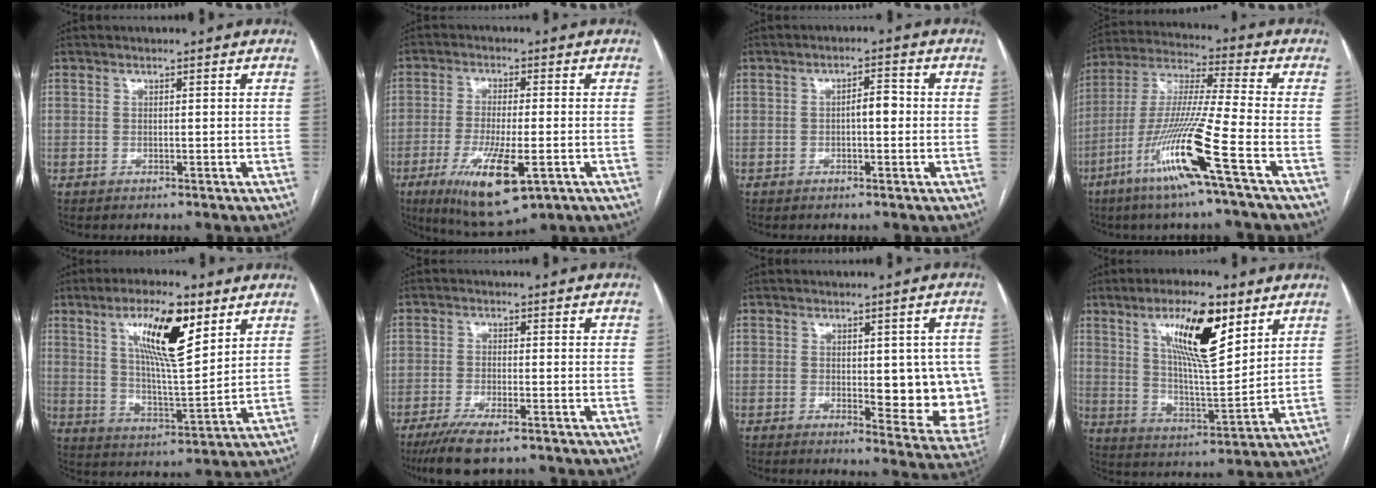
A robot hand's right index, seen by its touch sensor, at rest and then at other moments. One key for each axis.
{"total": 12.0, "fx": -4.9, "fy": 2.8, "fz": 10.6, "tx": -0.194, "ty": -0.030, "tz": -0.075}
{"total": 3.0, "fx": -0.3, "fy": 1.1, "fz": 2.7, "tx": -0.039, "ty": 0.011, "tz": -0.005}
{"total": 15.6, "fx": -7.5, "fy": -1.6, "fz": 13.6, "tx": -0.277, "ty": -0.025, "tz": -0.147}
{"total": 13.0, "fx": 6.4, "fy": 2.6, "fz": 11.1, "tx": -0.197, "ty": 0.001, "tz": 0.113}
{"total": 8.1, "fx": -5.9, "fy": 1.7, "fz": 5.3, "tx": -0.090, "ty": -0.018, "tz": -0.094}
{"total": 11.7, "fx": -0.3, "fy": 4.6, "fz": 10.8, "tx": -0.118, "ty": -0.006, "tz": 0.005}
{"total": 14.1, "fx": 7.3, "fy": 3.1, "fz": 11.7, "tx": -0.204, "ty": 0.000, "tz": 0.129}